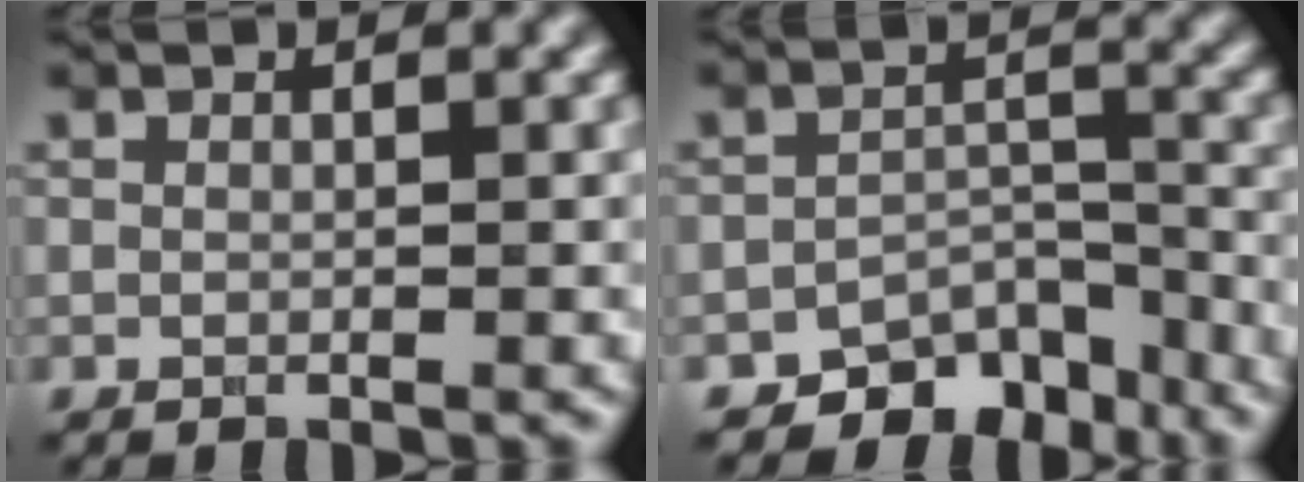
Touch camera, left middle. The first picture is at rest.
{"total": 5.6, "force": [-4.8, 2.5, 1.5], "torque": [-0.004, -0.009, -0.069]}